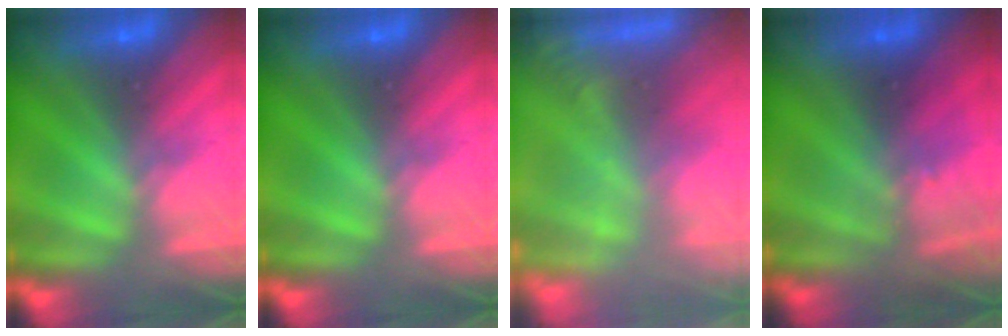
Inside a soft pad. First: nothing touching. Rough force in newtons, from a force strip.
{"total": 0.0}
{"total": 6.1}
{"total": 2.9}